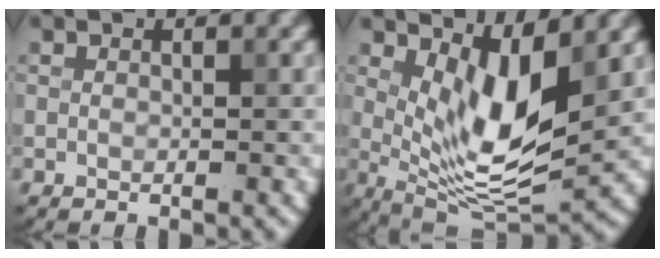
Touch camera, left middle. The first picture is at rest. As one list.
[{"total": 8.0, "force": [2.1, 2.8, 7.2], "torque": [-0.130, -0.019, 0.040]}]